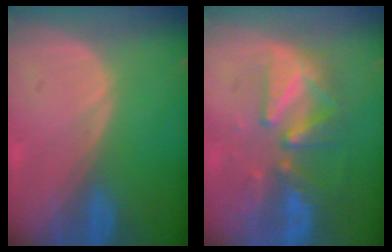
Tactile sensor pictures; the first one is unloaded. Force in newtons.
{"total": 9.0, "press": 8.4, "slide": 3.3}